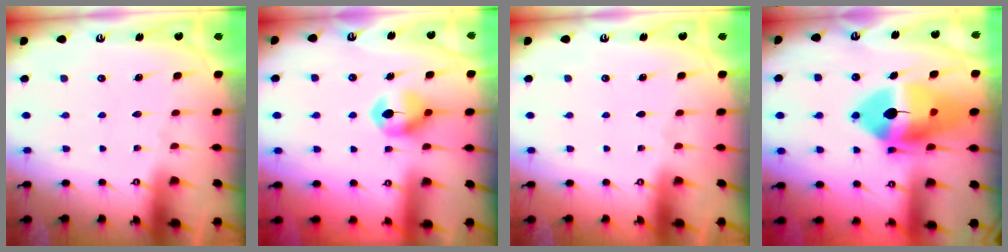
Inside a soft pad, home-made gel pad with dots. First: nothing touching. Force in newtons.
{"total": 8.4, "press": 8.3, "slide": 0.4}
{"total": 0.0}
{"total": 19.4, "press": 19.2, "slide": 3.2}